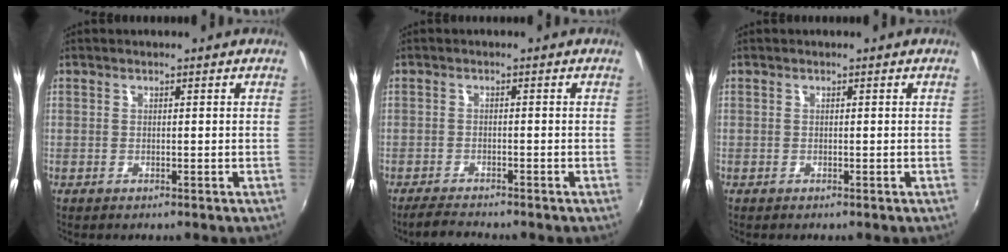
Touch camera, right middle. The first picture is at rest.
{"total": 3.4, "force": [-3.2, 0.2, 1.1], "torque": [-0.037, -0.010, -0.061]}
{"total": 0.0}